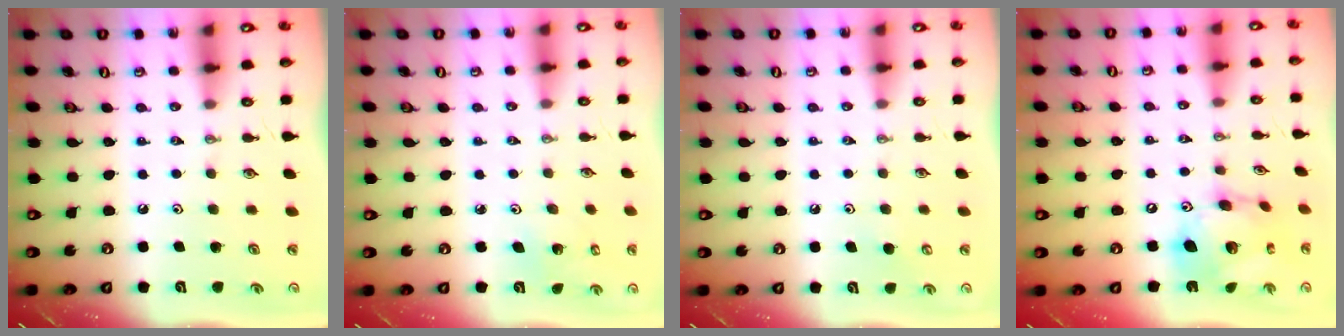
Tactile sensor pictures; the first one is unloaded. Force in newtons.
{"total": 3.0, "press": 3.0, "slide": 0.1}
{"total": 3.9, "press": 3.9, "slide": 0.3}
{"total": 17.3, "press": 17.3, "slide": 1.6}